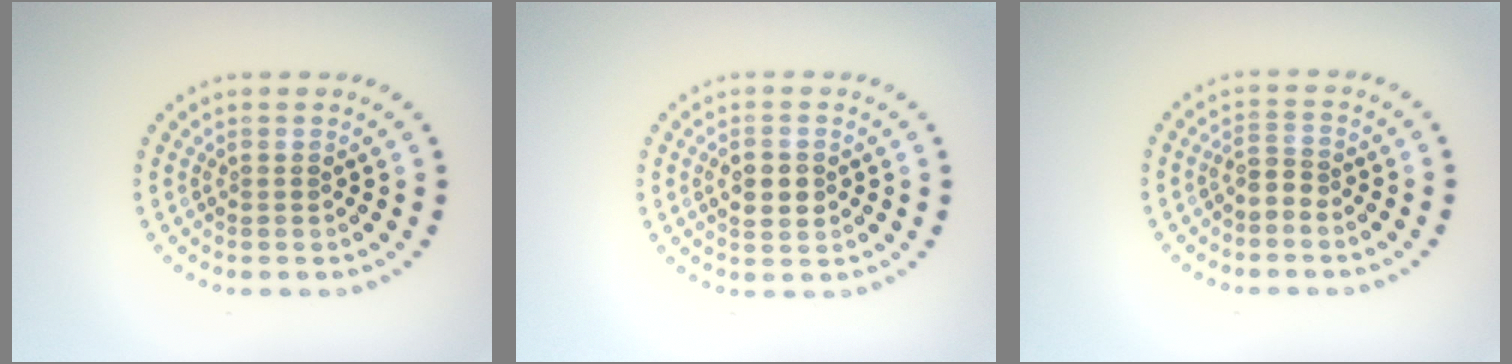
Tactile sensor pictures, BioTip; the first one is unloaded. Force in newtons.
{"total": 2.7, "press": 2.7, "slide": 0.1}
{"total": 1.7, "press": 1.2, "slide": 1.1}